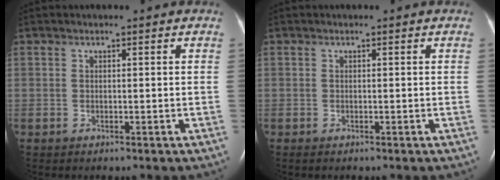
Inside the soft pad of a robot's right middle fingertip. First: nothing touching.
{"total": 0.0}